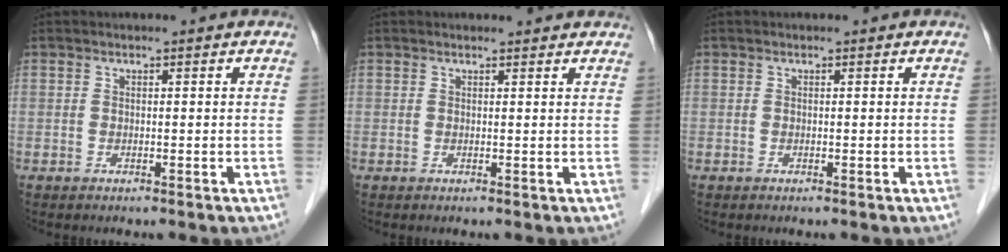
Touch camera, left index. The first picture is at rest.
{"total": 3.0, "force": [2.9, 0.4, 0.4], "torque": [-0.012, 0.007, 0.026]}
{"total": 0.0}